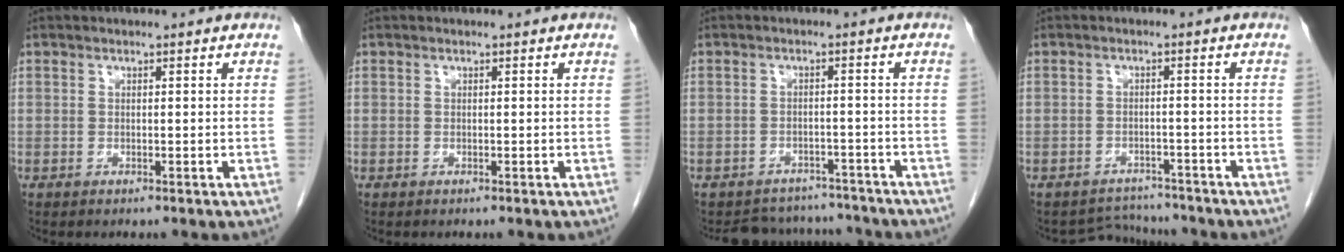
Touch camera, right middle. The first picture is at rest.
{"total": 0.0}
{"total": 8.3, "force": [-7.8, 2.7, 0.1], "torque": [0.004, 0.017, -0.098]}
{"total": 4.0, "force": [-3.8, 0.9, -1.2], "torque": [0.016, 0.011, -0.054]}